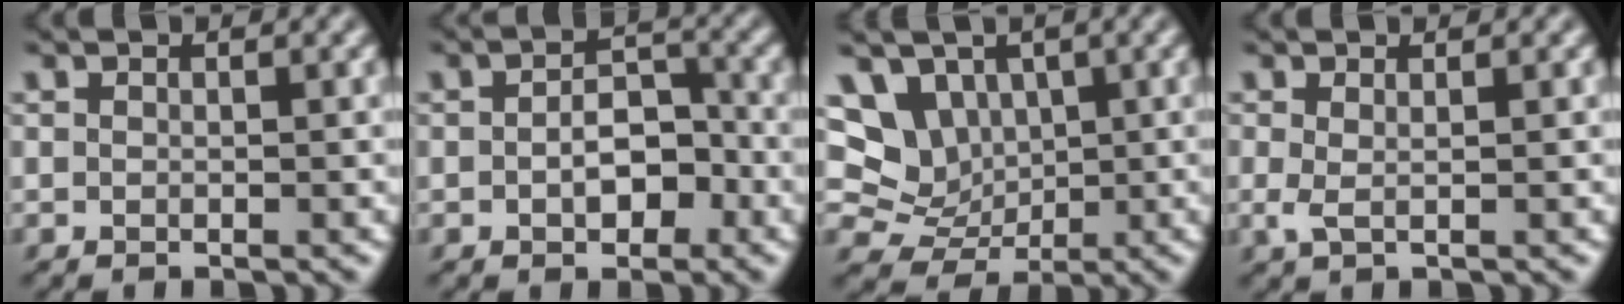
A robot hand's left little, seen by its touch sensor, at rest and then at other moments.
{"total": 4.2, "force": [-1.0, 2.5, 3.1], "torque": [-0.048, 0.001, -0.017]}
{"total": 9.4, "force": [3.1, 7.6, 4.5], "torque": [-0.077, 0.011, 0.043]}
{"total": 1.4, "force": [0.0, 0.5, 1.3], "torque": [-0.033, 0.002, 0.001]}